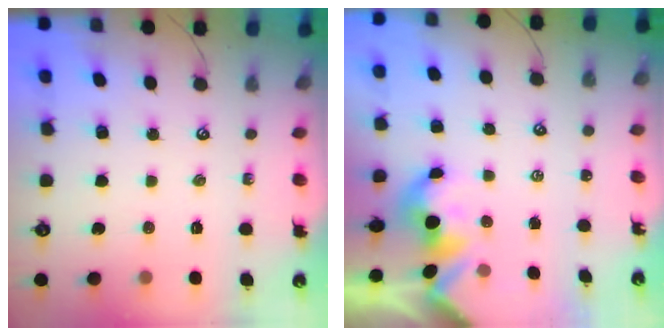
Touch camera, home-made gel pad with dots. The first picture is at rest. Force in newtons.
{"total": 2.0, "press": 2.0, "slide": 0.2}